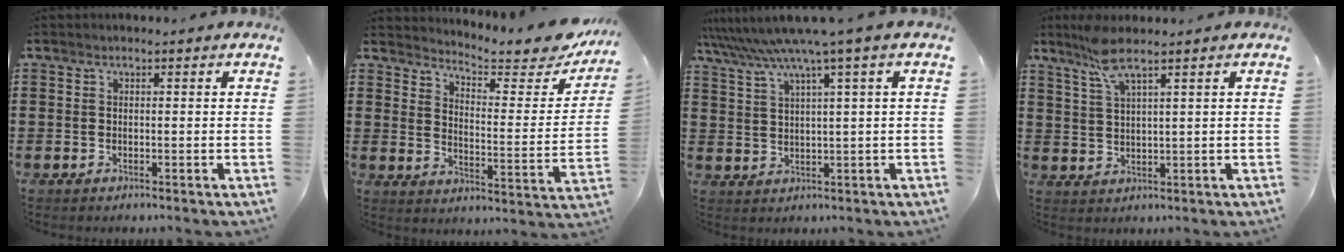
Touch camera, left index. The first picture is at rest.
{"total": 5.0, "force": [4.7, 0.8, 1.4], "torque": [-0.038, -0.043, 0.075]}
{"total": 6.1, "force": [3.9, -0.7, 4.6], "torque": [-0.104, -0.024, 0.064]}
{"total": 5.7, "force": [4.0, 0.3, 4.0], "torque": [-0.089, -0.002, 0.073]}